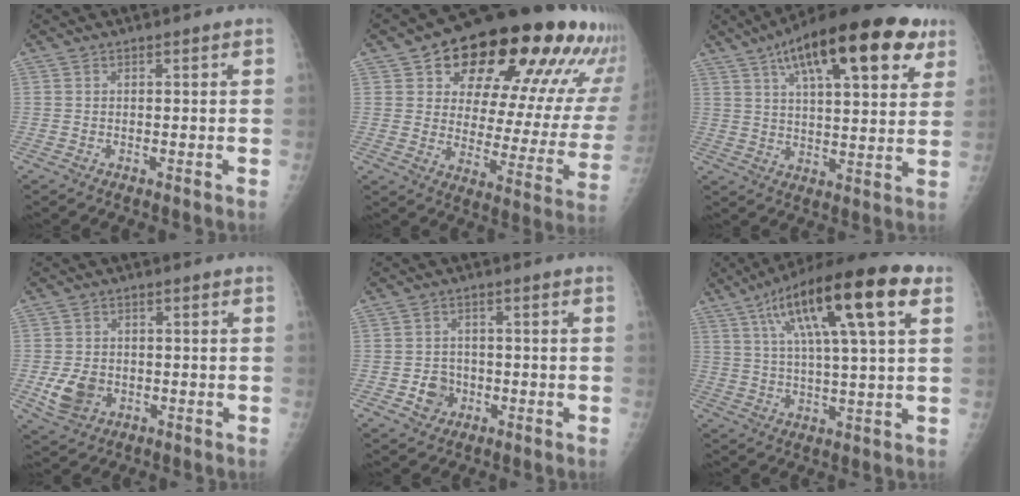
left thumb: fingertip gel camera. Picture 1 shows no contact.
{"total": 28.9, "force": [17.0, 12.2, 19.9], "torque": [-0.250, -0.043, 0.236]}
{"total": 23.3, "force": [12.0, 8.1, 18.3], "torque": [-0.260, -0.008, 0.177]}
{"total": 6.5, "force": [-1.7, 5.0, 3.8], "torque": [-0.060, 0.002, -0.022]}
{"total": 4.5, "force": [-1.6, 3.9, 1.5], "torque": [-0.003, 0.009, -0.023]}
{"total": 20.7, "force": [8.9, 4.7, 18.1], "torque": [-0.293, 0.009, 0.140]}